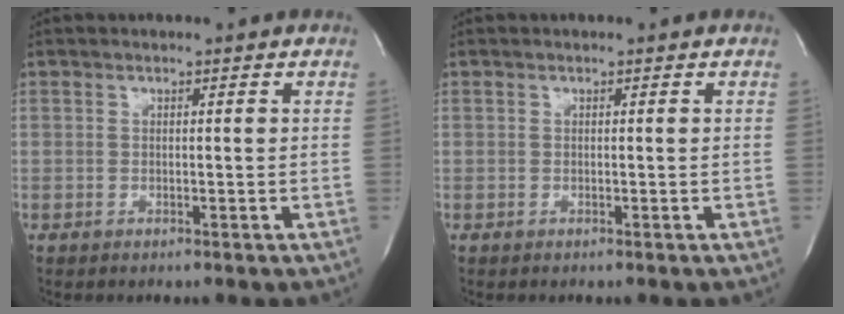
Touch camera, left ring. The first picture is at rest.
{"total": 0.0}